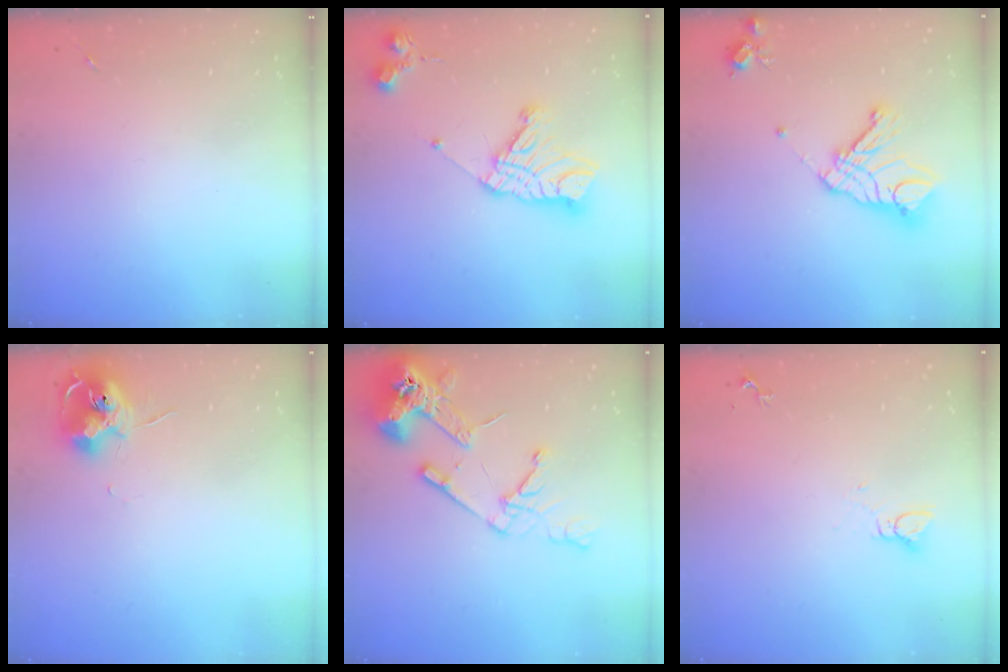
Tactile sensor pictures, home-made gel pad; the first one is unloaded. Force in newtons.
{"total": 16.2, "press": 16.1, "slide": 1.6}
{"total": 17.6, "press": 17.5, "slide": 1.9}
{"total": 11.1, "press": 11.0, "slide": 0.6}
{"total": 16.6, "press": 16.5, "slide": 2.0}
{"total": 2.8, "press": 2.8, "slide": 0.1}